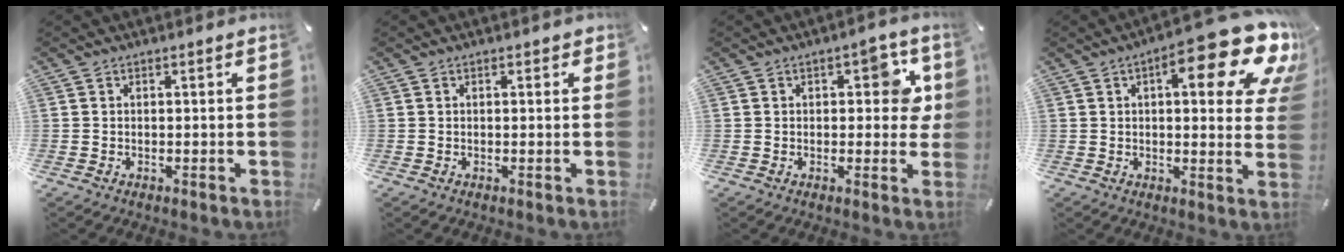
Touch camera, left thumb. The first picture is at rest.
{"total": 0.6, "force": [0.1, 0.4, 0.4], "torque": [0.000, 0.001, -0.002]}
{"total": 8.2, "force": [2.1, 4.5, 6.5], "torque": [-0.072, -0.004, 0.026]}
{"total": 19.1, "force": [9.6, 6.7, 15.1], "torque": [-0.202, -0.059, 0.148]}